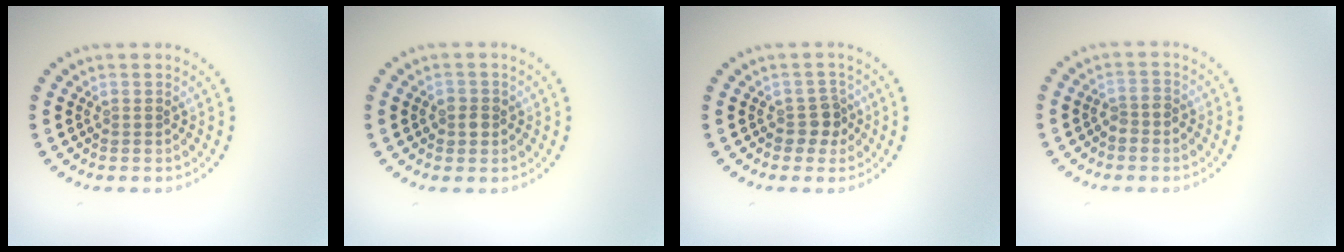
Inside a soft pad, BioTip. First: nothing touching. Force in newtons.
{"total": 1.4, "press": 1.3, "slide": 0.5}
{"total": 2.0, "press": 1.7, "slide": 1.1}
{"total": 1.5, "press": 1.3, "slide": 0.8}